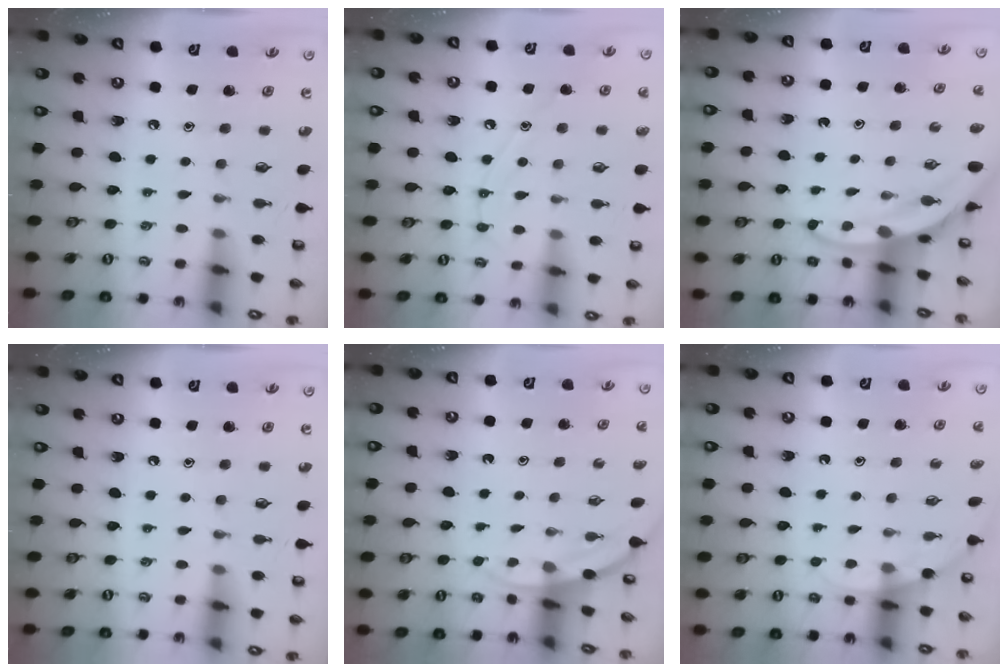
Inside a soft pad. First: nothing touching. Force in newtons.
{"total": 9.0, "press": 9.0, "slide": 0.6}
{"total": 3.6, "press": 3.6, "slide": 0.1}
{"total": 0.0}
{"total": 2.6, "press": 2.6, "slide": 0.1}
{"total": 2.8, "press": 2.8, "slide": 0.1}